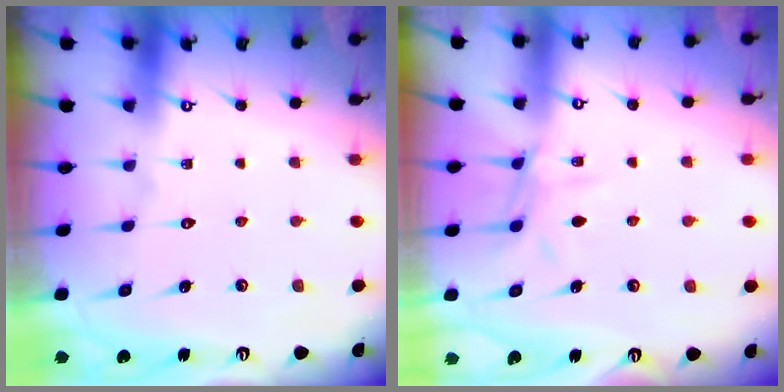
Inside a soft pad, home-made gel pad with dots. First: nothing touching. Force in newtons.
{"total": 7.0, "press": 6.9, "slide": 0.6}